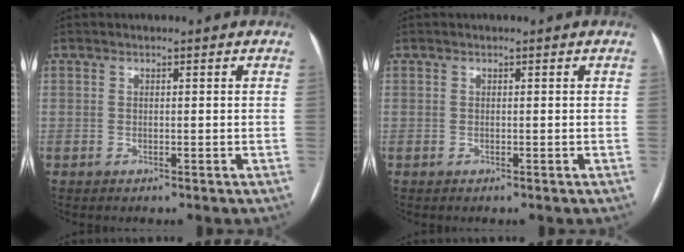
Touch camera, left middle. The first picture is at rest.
{"total": 0.0}